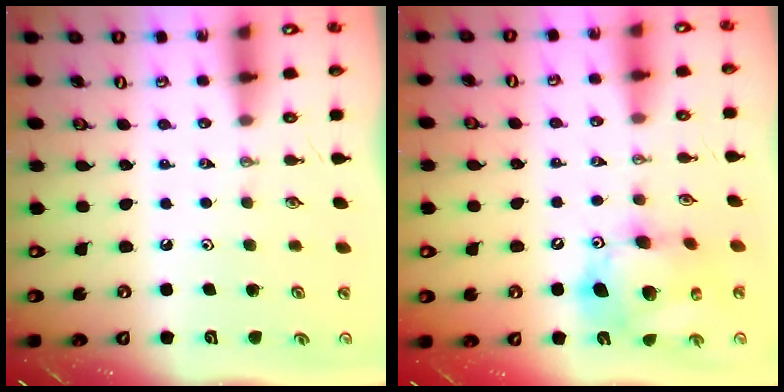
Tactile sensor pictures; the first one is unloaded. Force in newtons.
{"total": 15.9, "press": 15.7, "slide": 2.5}